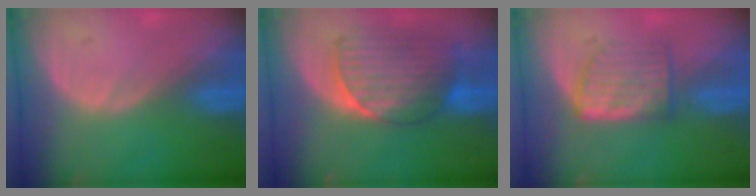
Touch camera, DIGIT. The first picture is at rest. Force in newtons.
{"total": 8.3, "press": 8.1, "slide": 1.9}
{"total": 5.5, "press": 5.5, "slide": 0.4}